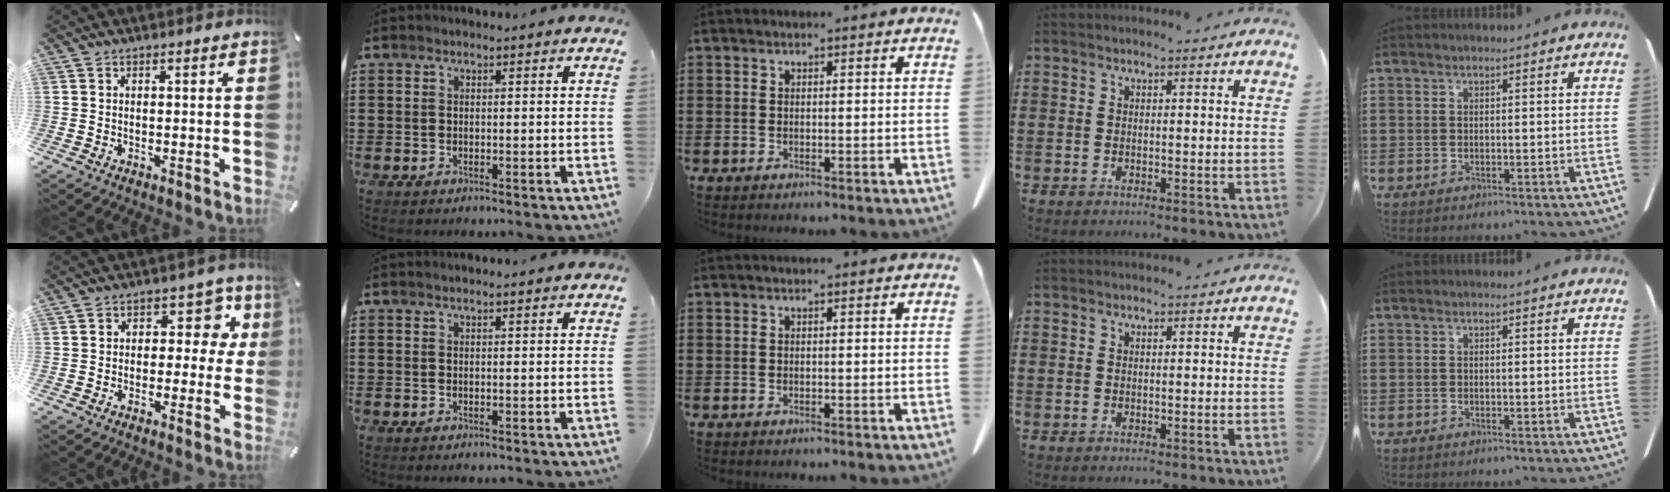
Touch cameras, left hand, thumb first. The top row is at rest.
{"thumb": {"total": 8.9, "force": [1.6, 6.4, 6.0], "torque": [-0.070, -0.005, 0.024]}, "index": {"total": 0.7, "force": [0.5, 0.0, 0.5], "torque": [-0.009, -0.002, 0.010]}}